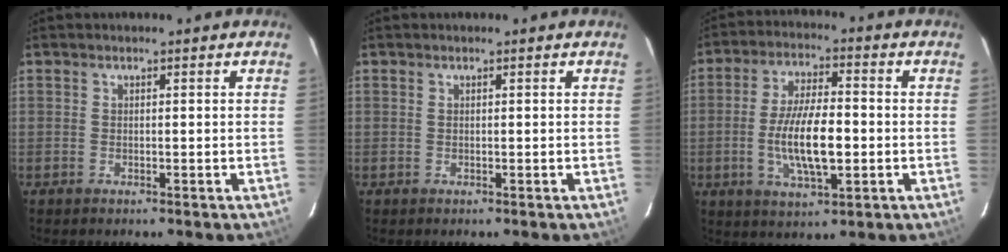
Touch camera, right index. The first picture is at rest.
{"total": 0.0}
{"total": 11.5, "force": [-2.0, 3.9, 10.6], "torque": [-0.205, -0.004, -0.032]}